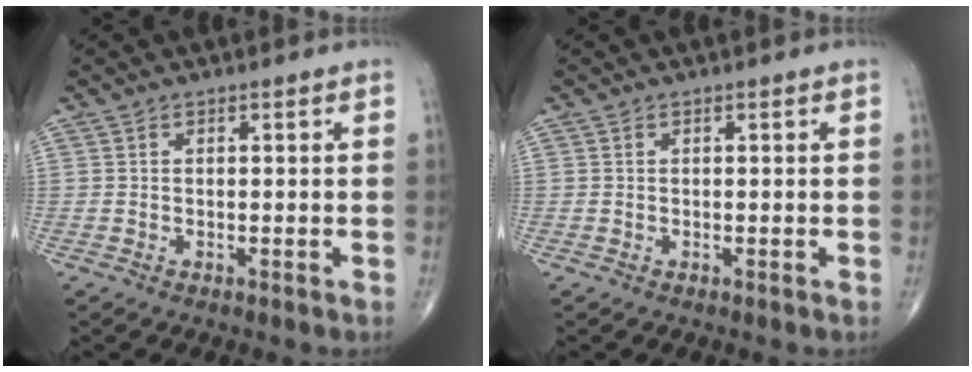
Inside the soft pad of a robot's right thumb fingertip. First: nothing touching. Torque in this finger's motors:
{"motor_torque": [-0.06, 0.05, 0.06, -0.07, 0.01]}